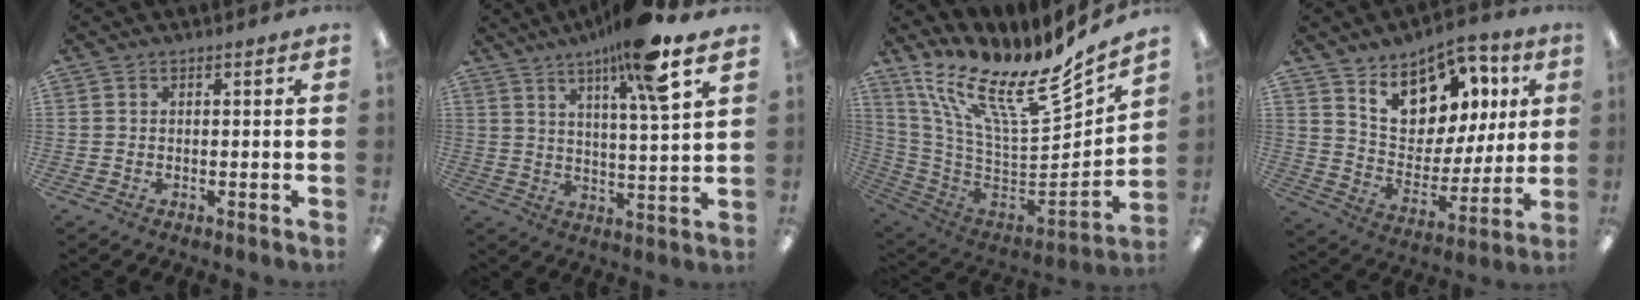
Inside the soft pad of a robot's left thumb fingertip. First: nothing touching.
{"total": 12.6, "force": [8.6, 0.9, 9.2], "torque": [-0.152, -0.038, 0.132]}
{"total": 19.7, "force": [11.4, 5.9, 14.9], "torque": [-0.242, -0.096, 0.189]}
{"total": 15.6, "force": [9.8, 10.0, 6.8], "torque": [-0.108, -0.055, 0.183]}